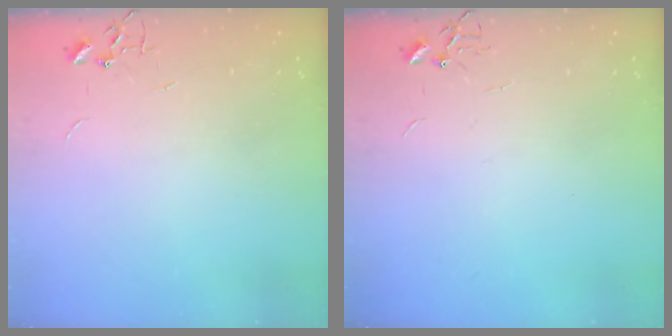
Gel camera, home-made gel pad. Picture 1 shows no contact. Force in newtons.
{"total": 0.0}